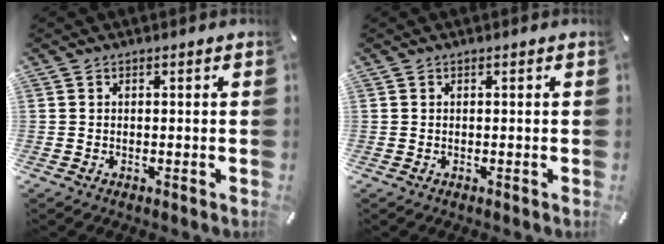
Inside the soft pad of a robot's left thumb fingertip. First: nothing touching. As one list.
[{"total": 0.0}]